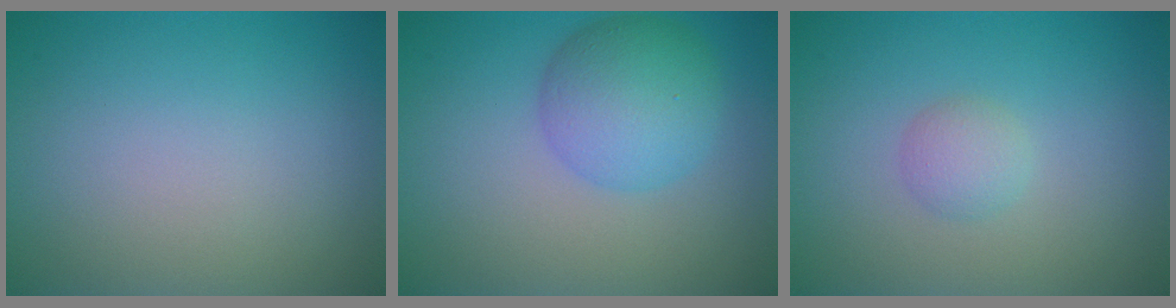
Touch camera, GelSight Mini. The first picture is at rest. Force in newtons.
{"total": 5.2, "press": 5.2, "slide": 0.1}
{"total": 1.5, "press": 1.5, "slide": 0.1}